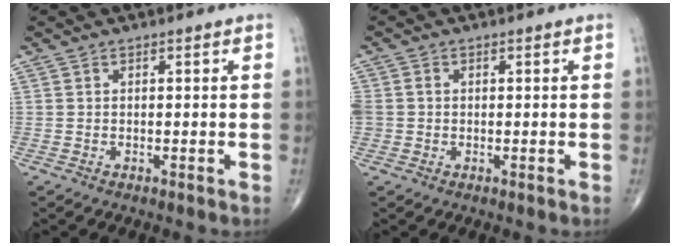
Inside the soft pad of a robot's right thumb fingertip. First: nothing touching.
{"total": 3.2, "force": [-0.1, 2.8, 1.4], "torque": [-0.034, 0.008, 0.002]}